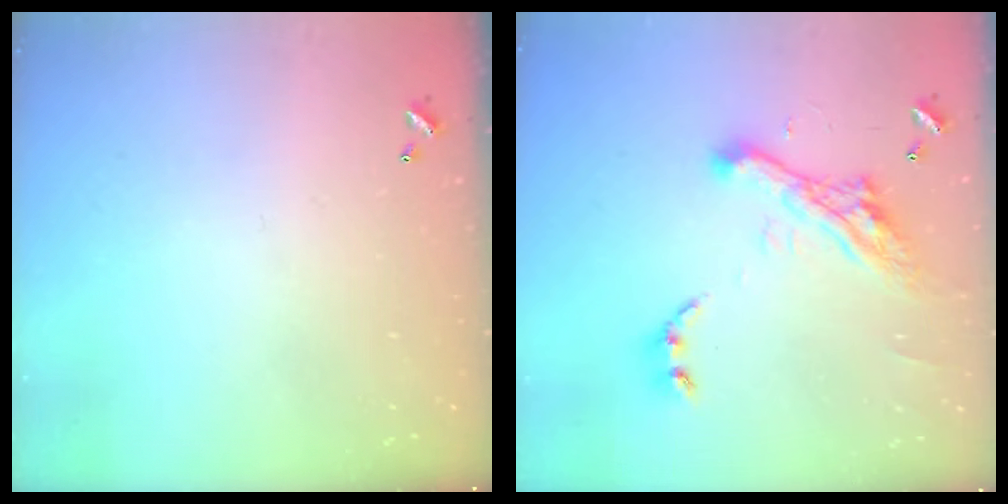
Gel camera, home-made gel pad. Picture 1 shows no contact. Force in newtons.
{"total": 11.6, "press": 11.5, "slide": 1.7}